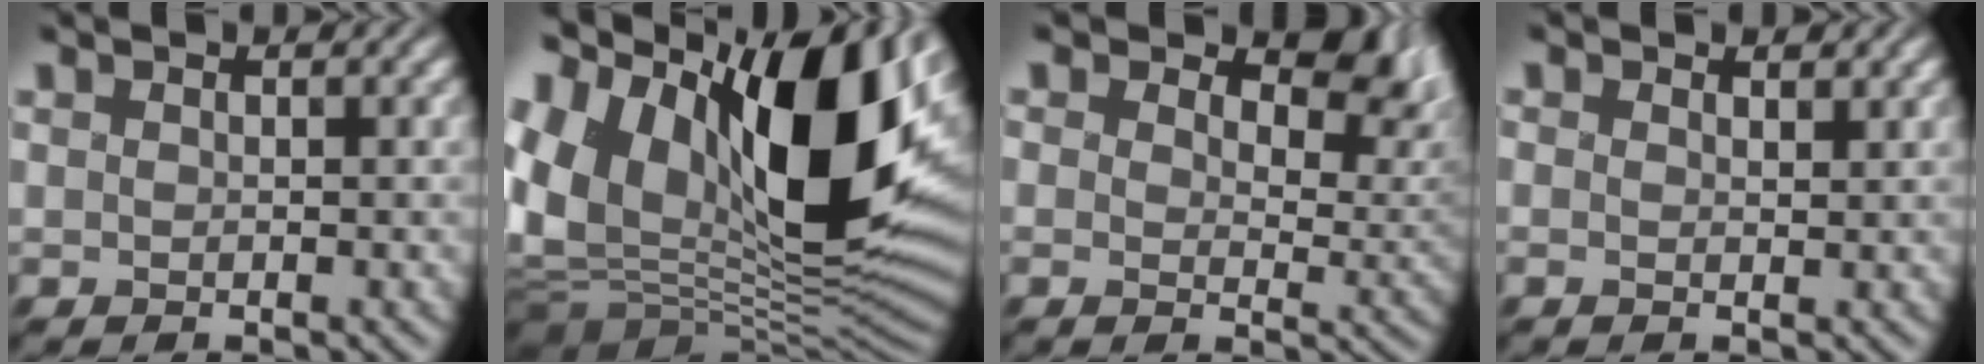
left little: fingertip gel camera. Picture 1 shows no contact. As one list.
[{"total": 18.4, "force": [4.2, 10.2, 14.7], "torque": [-0.240, 0.021, 0.062]}, {"total": 6.8, "force": [4.3, 3.8, 3.7], "torque": [-0.065, -0.011, 0.065]}, {"total": 1.0, "force": [0.8, 0.3, 0.4], "torque": [-0.010, -0.003, 0.013]}]